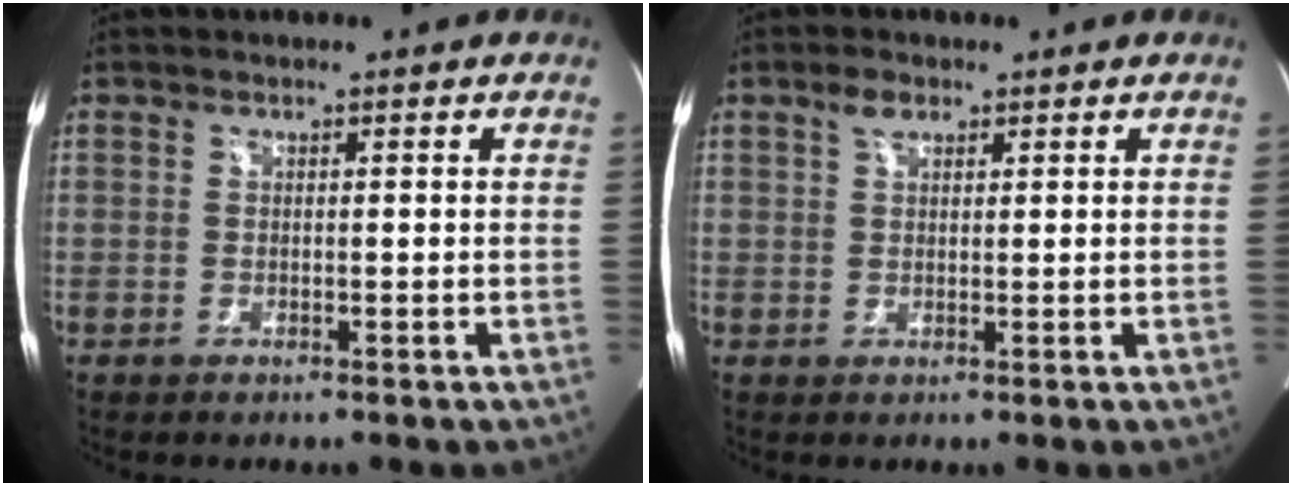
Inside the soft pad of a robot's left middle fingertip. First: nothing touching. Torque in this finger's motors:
{"motor_torque": [0.34, -0.31, 0.07, 0.00]}